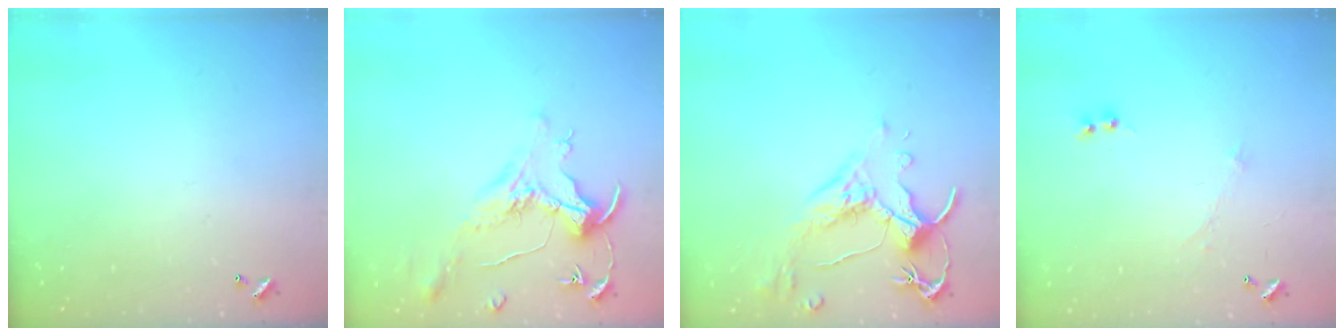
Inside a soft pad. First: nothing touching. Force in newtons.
{"total": 1.6, "press": 1.4, "slide": 0.7}
{"total": 2.5, "press": 2.2, "slide": 1.3}
{"total": 0.0}